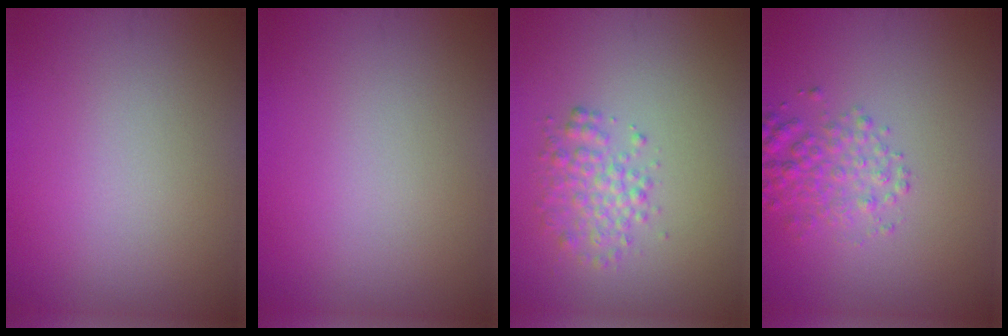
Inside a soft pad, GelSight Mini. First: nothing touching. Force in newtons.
{"total": 0.0}
{"total": 2.4, "press": 2.4, "slide": 0.1}
{"total": 2.7, "press": 2.7, "slide": 0.1}